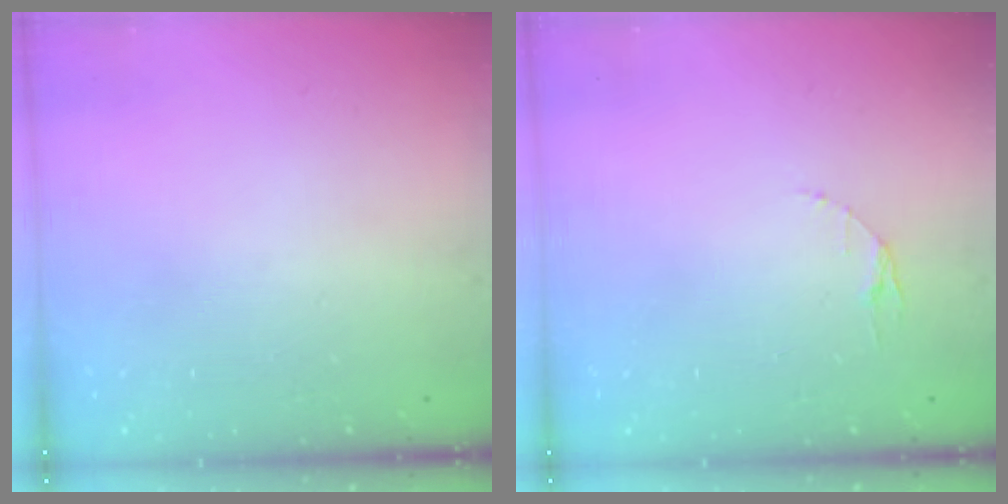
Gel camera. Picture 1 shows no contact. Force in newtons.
{"total": 3.5, "press": 3.4, "slide": 0.4}